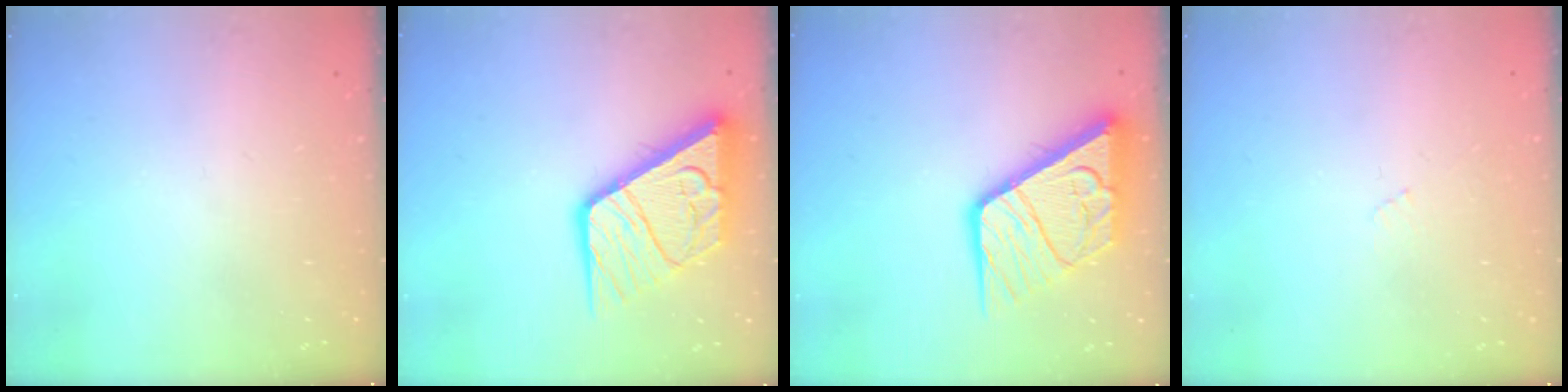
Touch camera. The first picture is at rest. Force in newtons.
{"total": 17.9, "press": 17.8, "slide": 1.9}
{"total": 17.9, "press": 17.8, "slide": 1.9}
{"total": 3.9, "press": 3.9, "slide": 0.5}